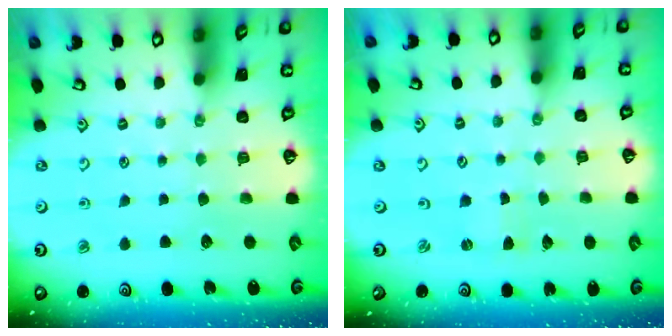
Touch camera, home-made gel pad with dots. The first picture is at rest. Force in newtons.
{"total": 0.0}